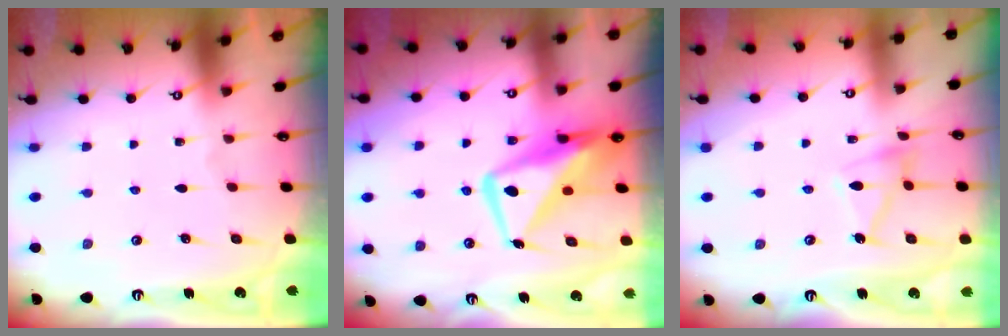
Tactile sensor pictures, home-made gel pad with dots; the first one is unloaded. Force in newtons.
{"total": 14.7, "press": 14.6, "slide": 1.8}
{"total": 10.5, "press": 10.4, "slide": 0.8}